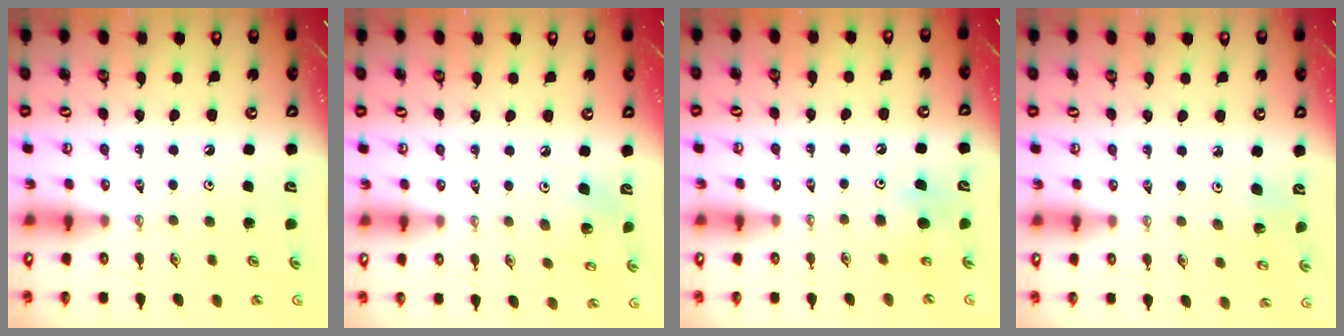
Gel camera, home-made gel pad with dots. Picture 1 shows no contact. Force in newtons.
{"total": 6.1, "press": 5.6, "slide": 2.4}
{"total": 5.8, "press": 5.8, "slide": 0.5}
{"total": 2.8, "press": 2.7, "slide": 1.0}